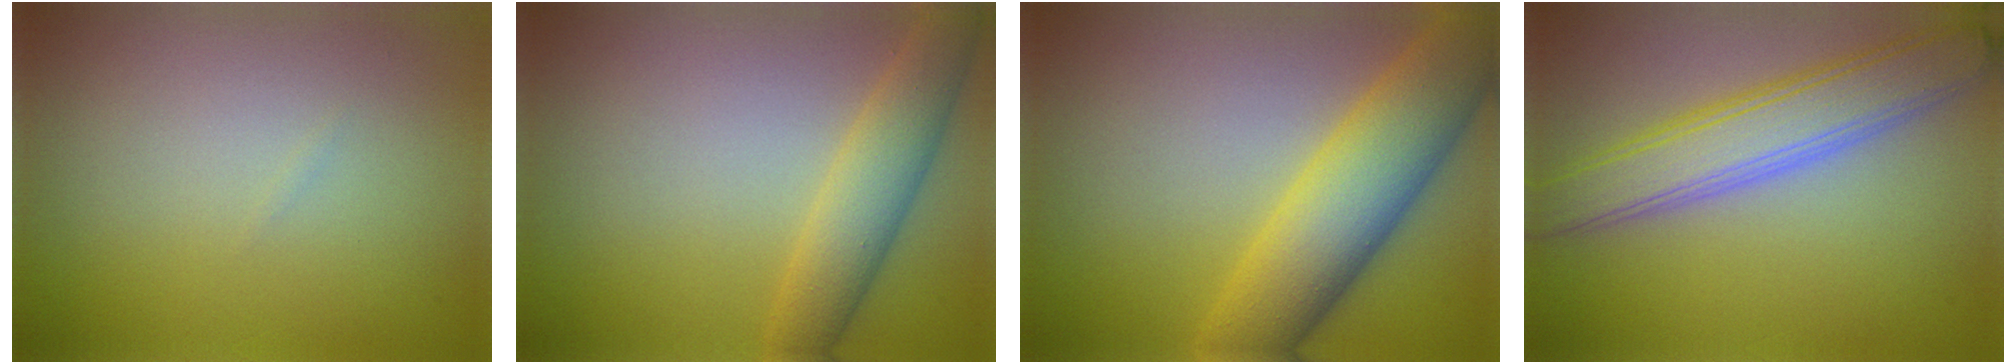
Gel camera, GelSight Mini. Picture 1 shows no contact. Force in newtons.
{"total": 4.0, "press": 4.0, "slide": 0.2}
{"total": 8.5, "press": 8.5, "slide": 0.1}
{"total": 5.9, "press": 5.9, "slide": 0.2}